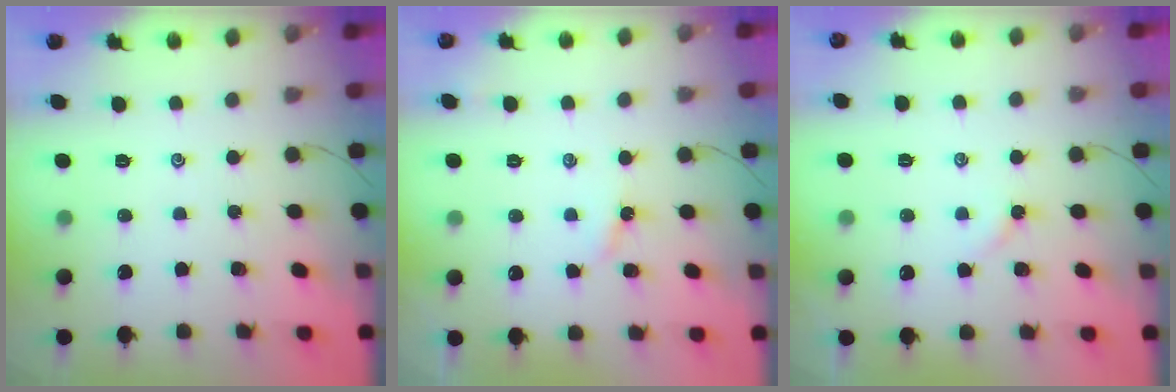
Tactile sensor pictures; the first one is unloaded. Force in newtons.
{"total": 3.0, "press": 3.0, "slide": 0.4}
{"total": 3.0, "press": 3.0, "slide": 0.4}